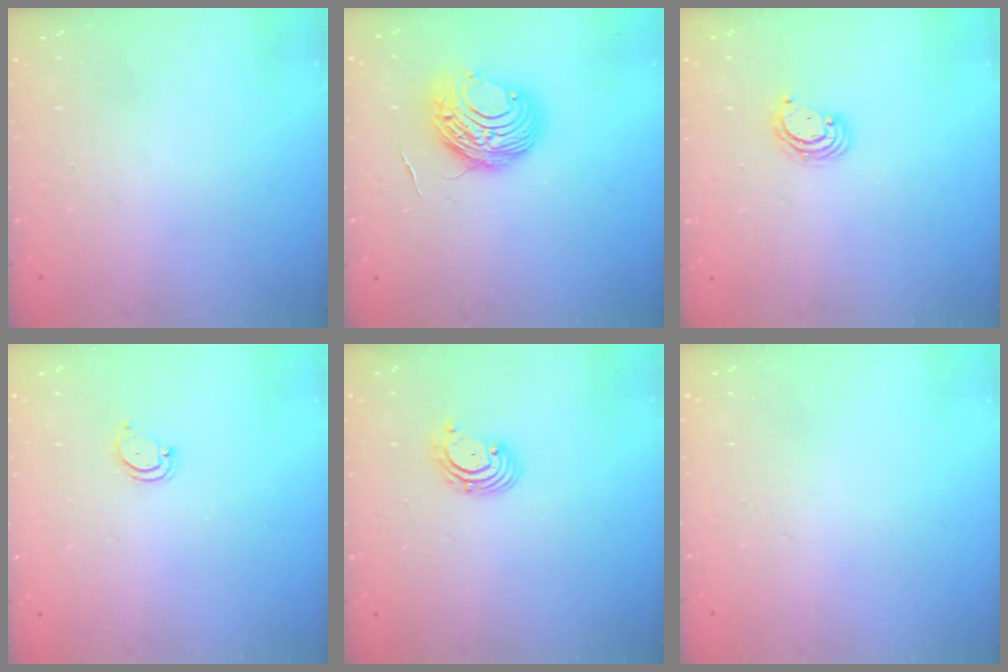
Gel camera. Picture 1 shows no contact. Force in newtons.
{"total": 10.1, "press": 10.1, "slide": 0.8}
{"total": 3.8, "press": 3.8, "slide": 0.2}
{"total": 2.8, "press": 2.8, "slide": 0.2}
{"total": 2.9, "press": 2.9, "slide": 0.3}
{"total": 0.0}